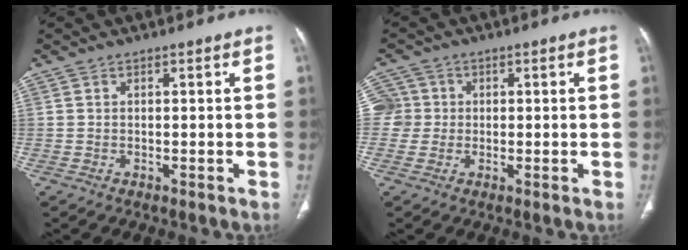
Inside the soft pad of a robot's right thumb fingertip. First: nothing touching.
{"total": 4.7, "force": [0.1, 4.7, 0.3], "torque": [0.019, 0.012, -0.004]}